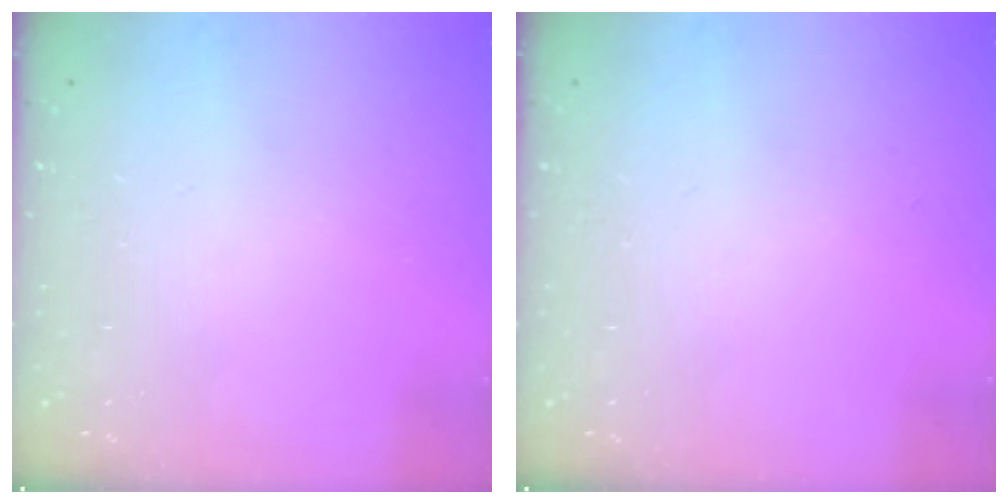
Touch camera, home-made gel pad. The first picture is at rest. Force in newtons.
{"total": 0.0}